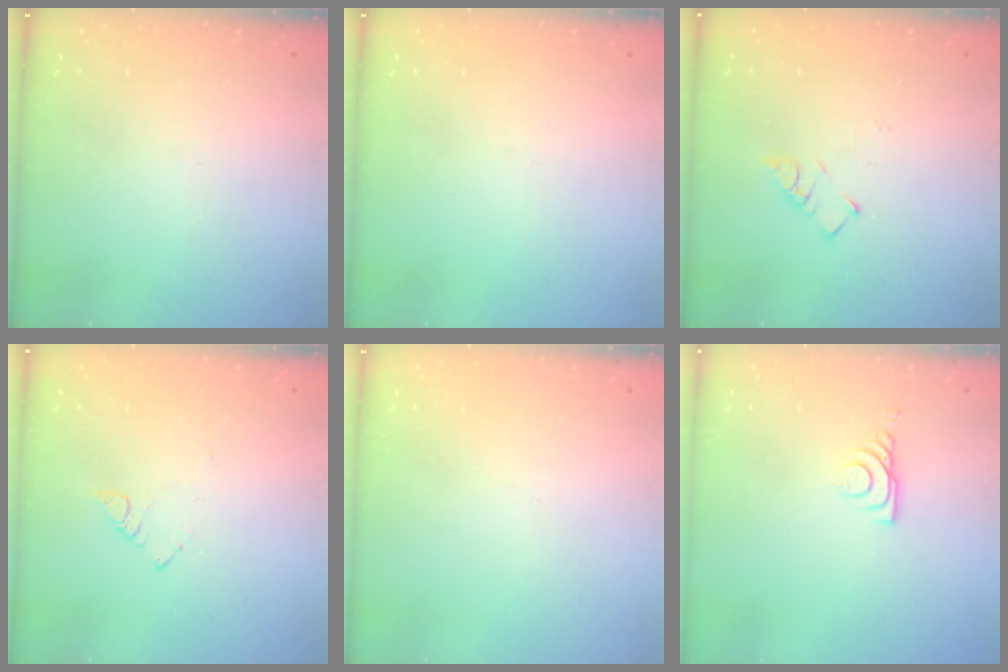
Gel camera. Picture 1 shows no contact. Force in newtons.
{"total": 0.0}
{"total": 3.4, "press": 3.3, "slide": 0.5}
{"total": 2.7, "press": 2.7, "slide": 0.4}
{"total": 1.7, "press": 1.6, "slide": 0.1}
{"total": 6.9, "press": 6.9, "slide": 0.8}